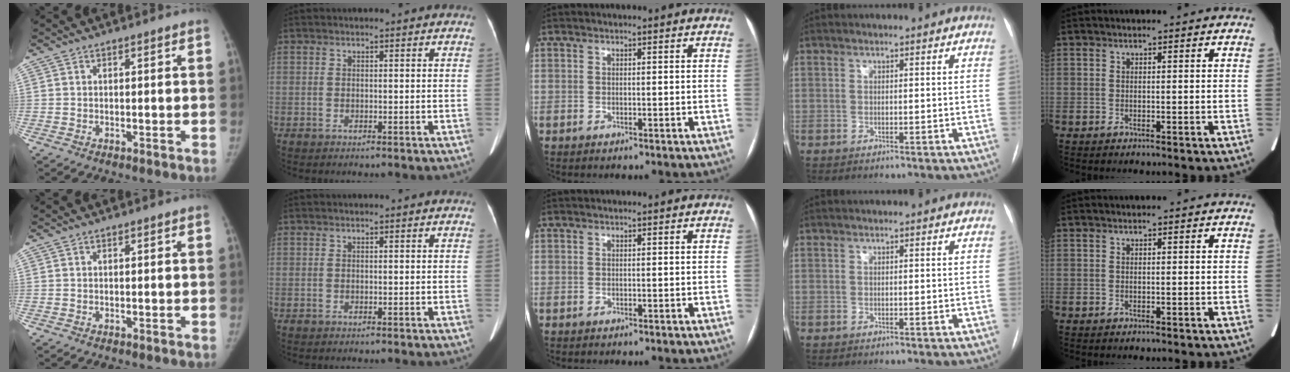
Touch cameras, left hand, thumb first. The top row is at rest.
{}